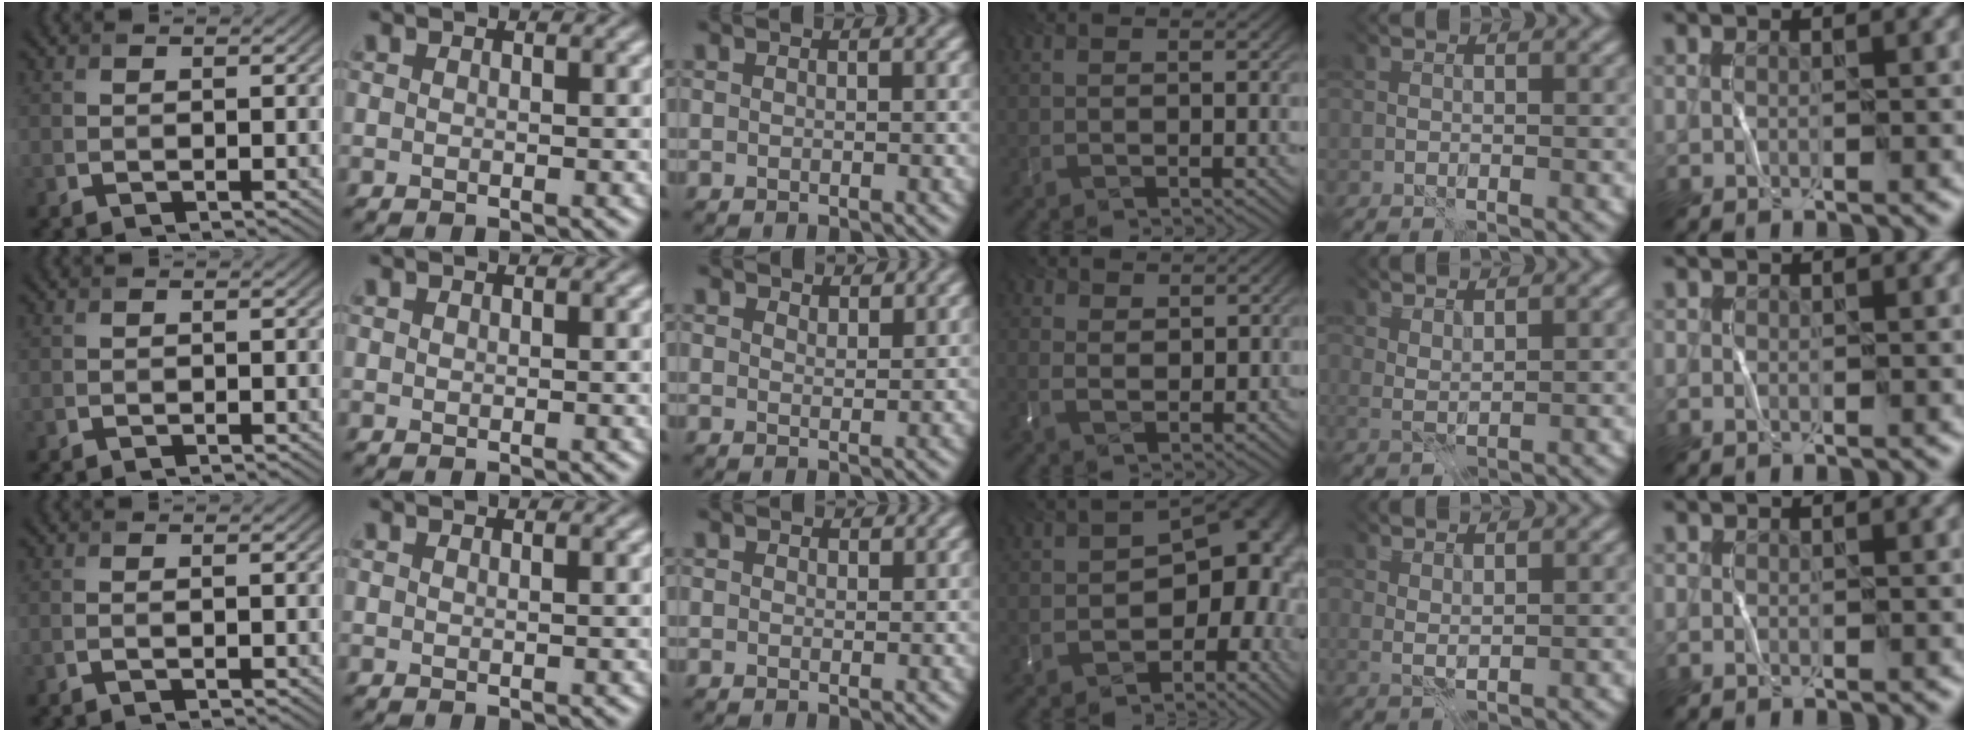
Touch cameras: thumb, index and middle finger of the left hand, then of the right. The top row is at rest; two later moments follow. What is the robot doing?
{"motion": "wrap", "object": "wrapping paper"}